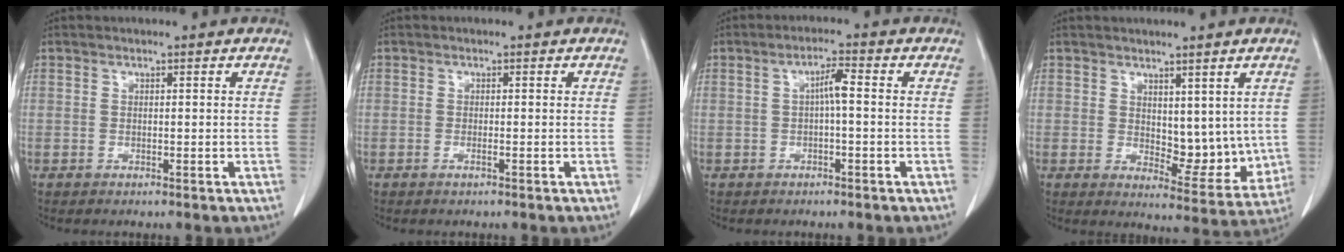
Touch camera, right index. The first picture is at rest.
{"total": 0.7, "force": [-0.4, 0.0, 0.6], "torque": [-0.010, 0.000, -0.007]}
{"total": 3.1, "force": [-0.1, 0.3, 3.1], "torque": [-0.053, 0.008, -0.002]}
{"total": 7.4, "force": [1.3, 4.1, 6.0], "torque": [-0.064, -0.011, 0.032]}